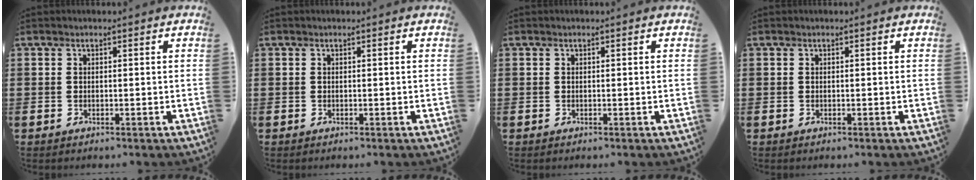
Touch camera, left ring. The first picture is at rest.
{"total": 0.0}
{"total": 0.0}
{"total": 0.0}